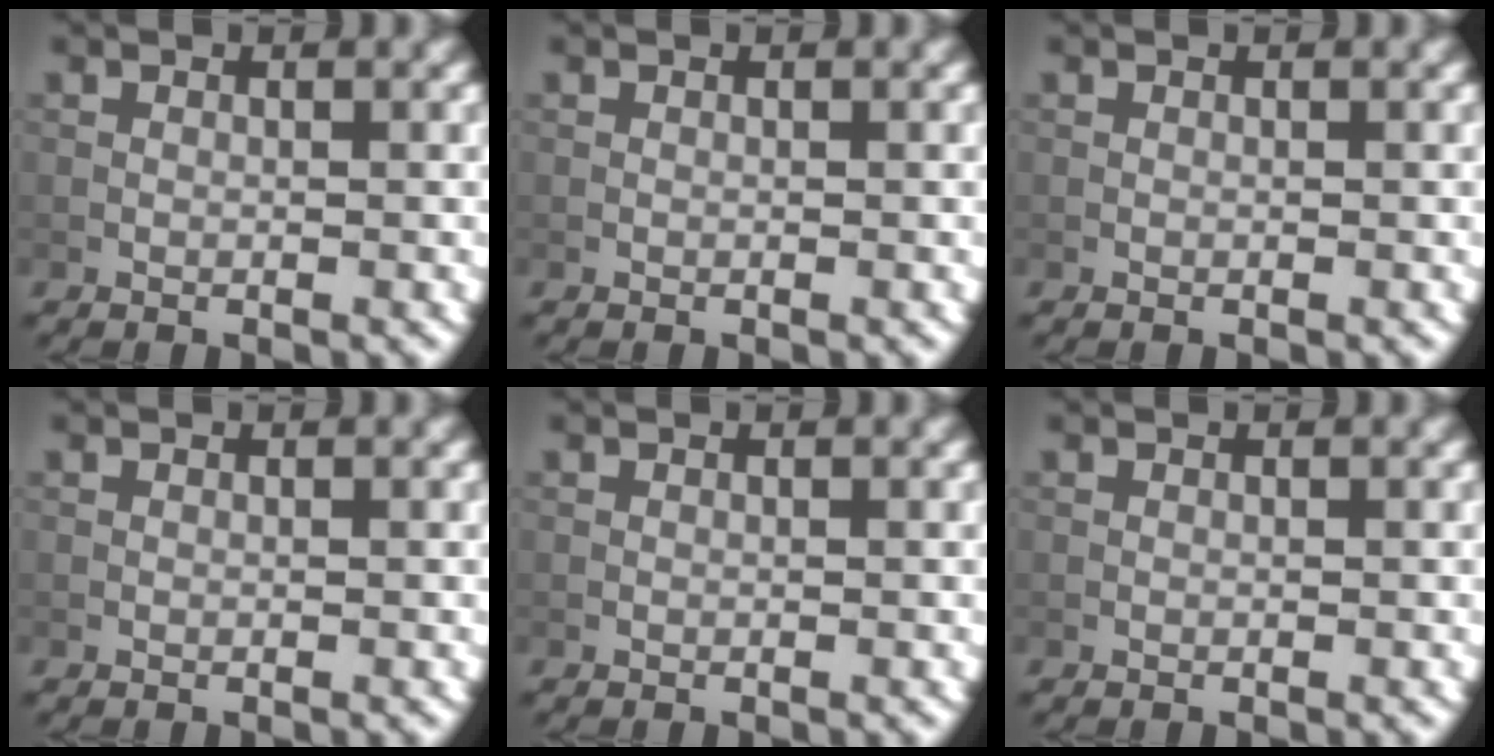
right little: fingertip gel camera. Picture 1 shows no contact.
{"total": 0.0}
{"total": 0.0}
{"total": 0.0}
{"total": 0.0}
{"total": 0.0}